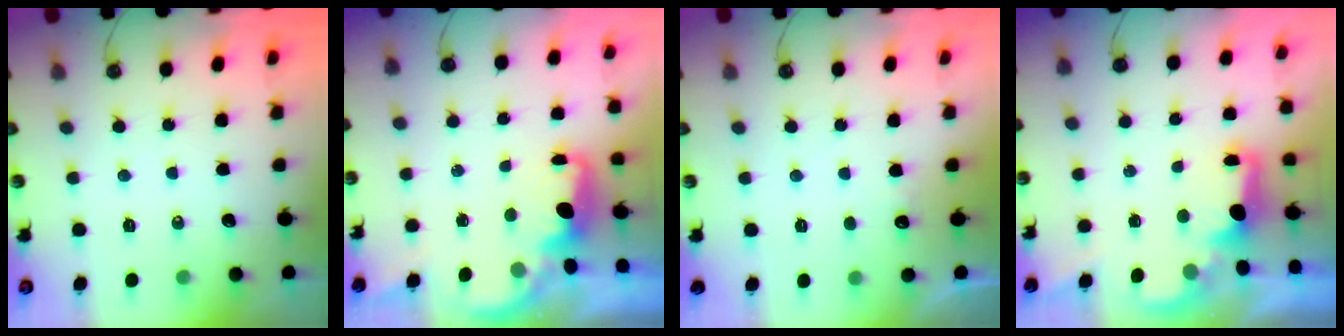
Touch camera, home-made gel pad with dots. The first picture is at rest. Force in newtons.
{"total": 1.5, "press": 1.3, "slide": 0.7}
{"total": 4.7, "press": 4.5, "slide": 1.1}
{"total": 2.4, "press": 2.3, "slide": 0.8}